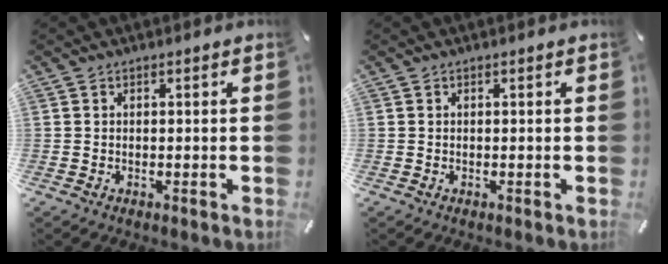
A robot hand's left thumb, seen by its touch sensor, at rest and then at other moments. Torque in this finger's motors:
{"motor_torque": [-0.05, -0.02, 0.02, -0.02, 0.00]}